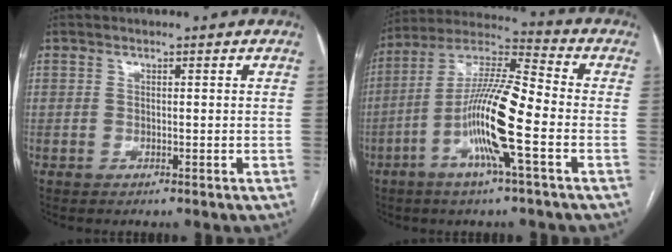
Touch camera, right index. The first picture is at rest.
{"total": 14.6, "force": [-4.4, 0.8, 13.9], "torque": [-0.271, 0.004, -0.089]}